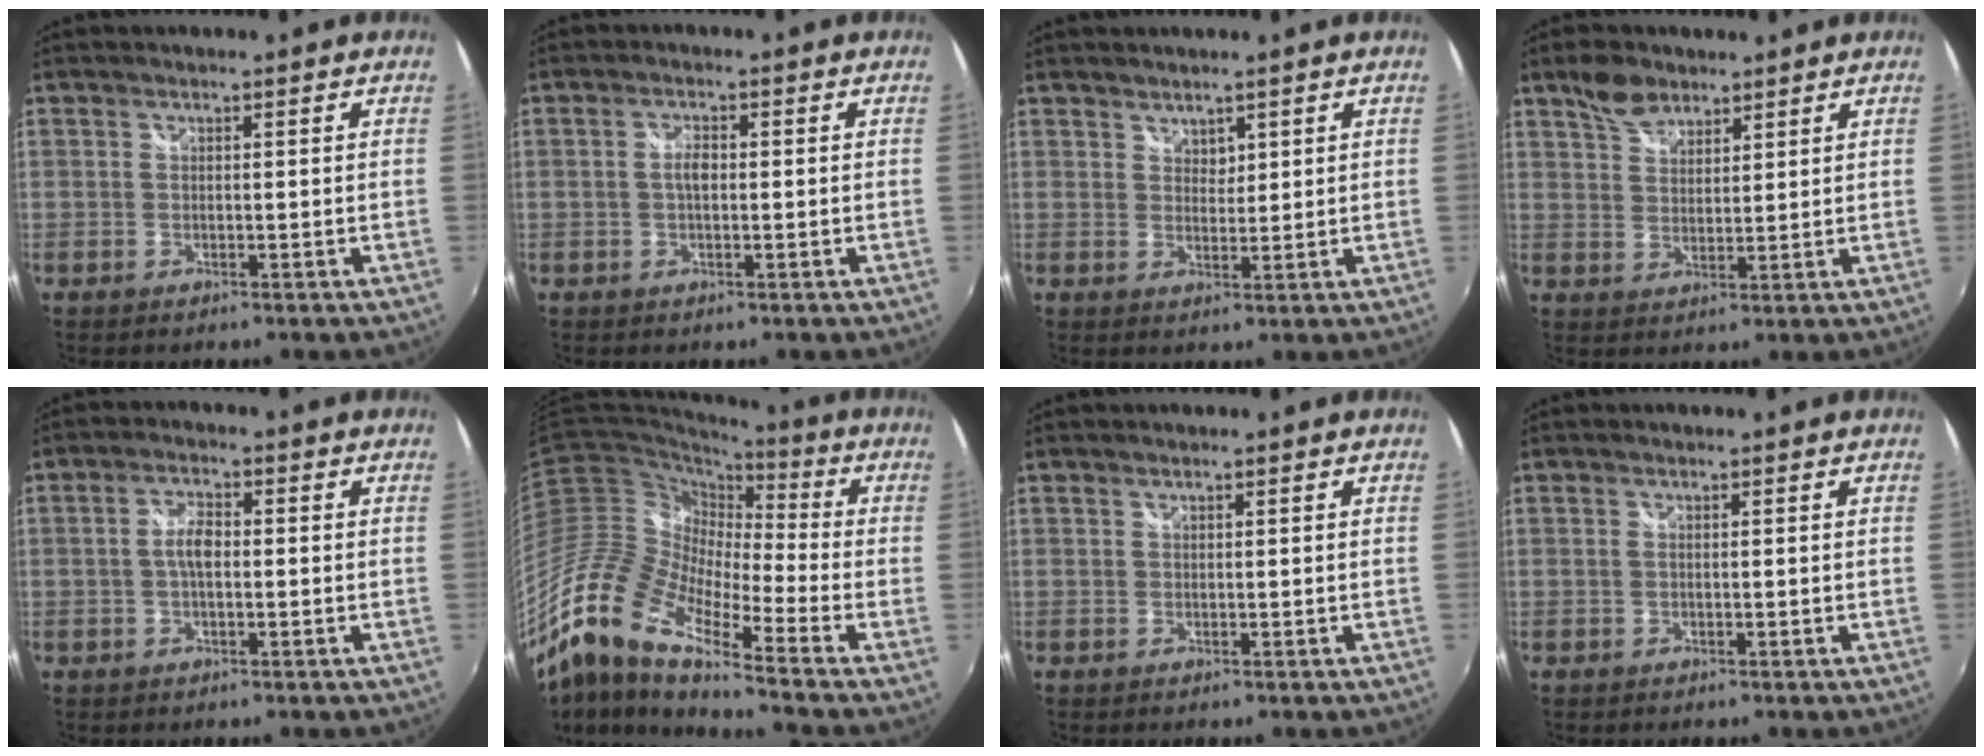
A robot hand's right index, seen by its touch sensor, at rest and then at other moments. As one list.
[{"total": 2.3, "force": [-0.1, 1.1, 2.0], "torque": [-0.037, 0.004, -0.004]}, {"total": 2.2, "force": [1.8, 1.2, 0.4], "torque": [0.001, 0.002, 0.033]}, {"total": 6.0, "force": [4.4, 3.3, 2.4], "torque": [-0.039, 0.015, 0.082]}, {"total": 3.6, "force": [-0.3, 1.6, 3.2], "torque": [-0.064, 0.008, -0.006]}, {"total": 16.9, "force": [-11.3, 3.7, 12.0], "torque": [-0.204, -0.013, -0.241]}, {"total": 0.0}, {"total": 0.0}]